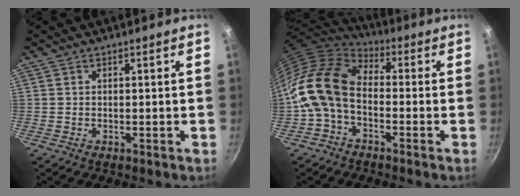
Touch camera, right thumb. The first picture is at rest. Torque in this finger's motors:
{"motor_torque": [1.83, 2.38, 0.84, -0.72, 0.42]}